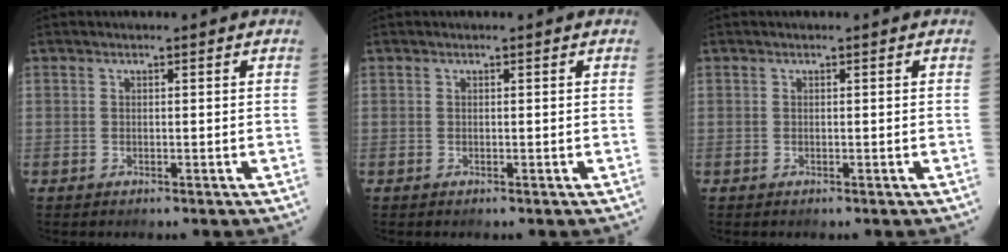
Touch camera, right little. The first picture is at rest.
{"total": 0.0}
{"total": 0.0}